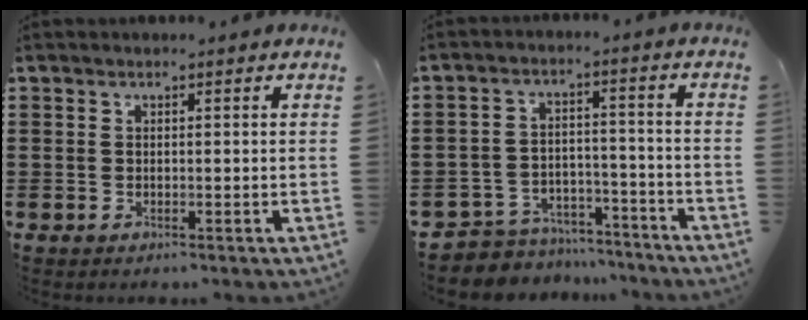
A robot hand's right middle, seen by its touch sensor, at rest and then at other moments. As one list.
[{"total": 5.3, "force": [-5.2, 1.0, -0.1], "torque": [-0.004, 0.013, -0.107]}]